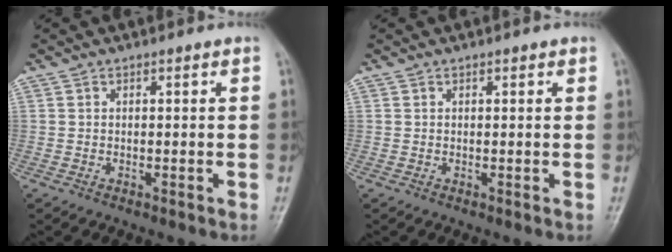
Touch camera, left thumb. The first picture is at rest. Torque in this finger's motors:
{"motor_torque": [-0.19, -0.10, -0.21, -0.14, 0.03]}